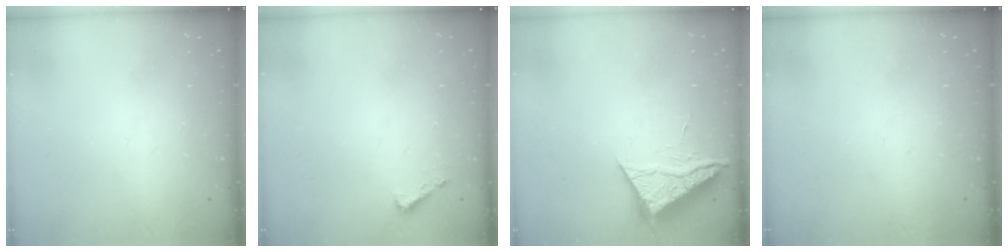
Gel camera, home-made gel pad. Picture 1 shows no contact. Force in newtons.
{"total": 1.6, "press": 1.6, "slide": 0.1}
{"total": 6.0, "press": 5.9, "slide": 0.4}
{"total": 0.0}